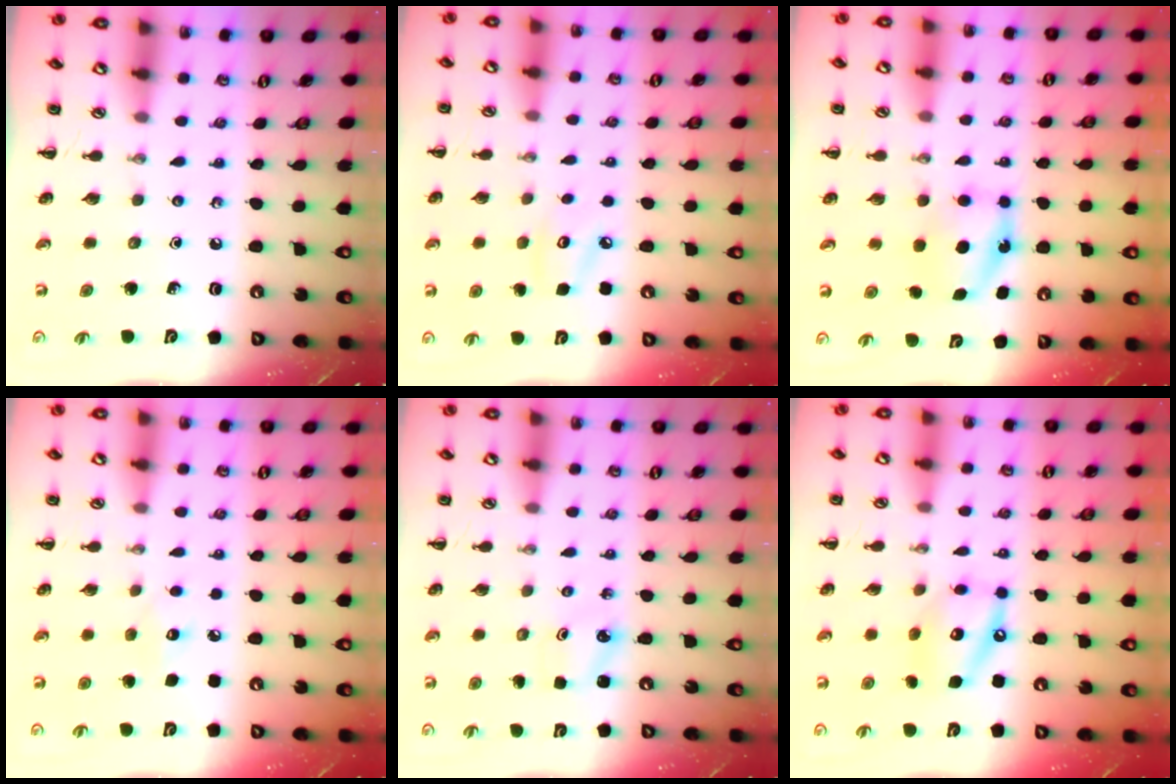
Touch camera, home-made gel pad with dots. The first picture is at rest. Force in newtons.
{"total": 4.1, "press": 4.1, "slide": 0.6}
{"total": 5.9, "press": 5.9, "slide": 1.0}
{"total": 5.9, "press": 5.8, "slide": 1.2}
{"total": 1.8, "press": 1.7, "slide": 0.5}
{"total": 11.9, "press": 11.7, "slide": 2.3}